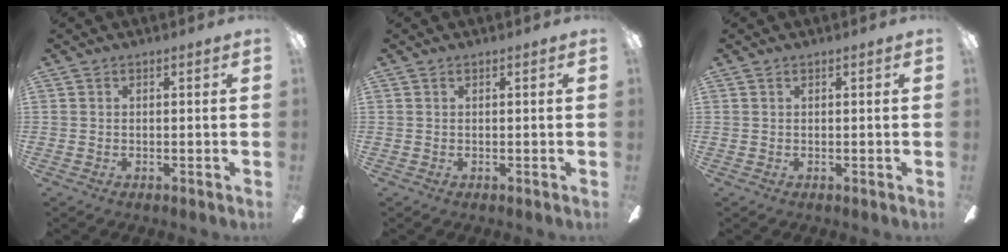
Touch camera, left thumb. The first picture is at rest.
{"total": 0.0}
{"total": 0.0}